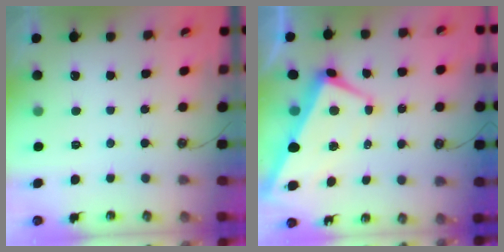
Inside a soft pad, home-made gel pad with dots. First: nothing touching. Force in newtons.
{"total": 1.0, "press": 0.2, "slide": 1.0}